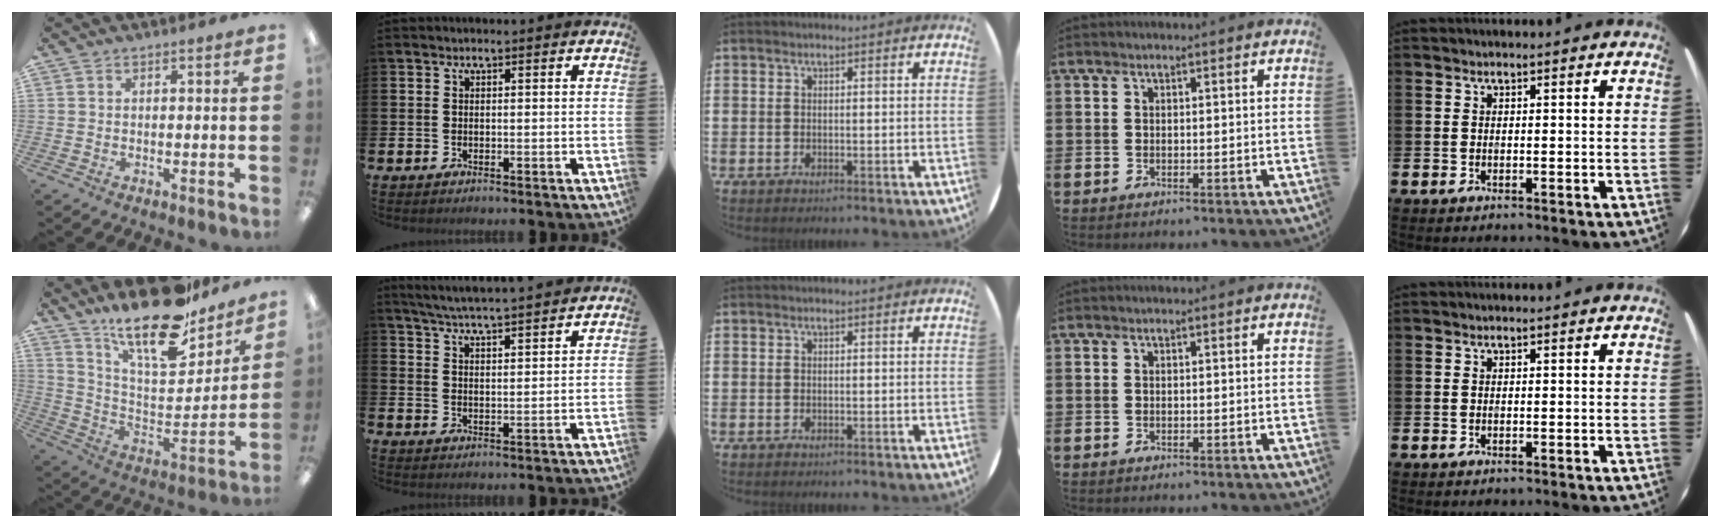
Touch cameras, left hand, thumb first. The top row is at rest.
{"thumb": {"total": 20.8, "force": [16.7, 6.2, 10.7], "torque": [-0.188, -0.114, 0.287]}, "index": {"total": 5.4, "force": [5.3, -0.3, 0.9], "torque": [-0.037, -0.036, 0.094]}}